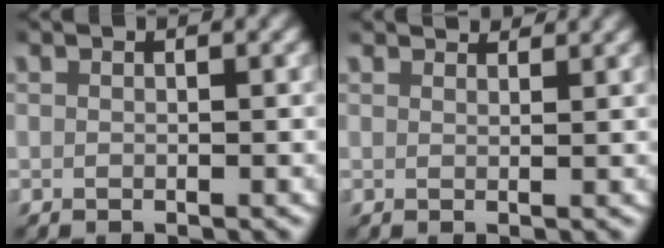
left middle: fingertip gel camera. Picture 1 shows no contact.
{"total": 2.1, "force": [2.1, 0.2, 0.3], "torque": [0.002, 0.003, 0.031]}